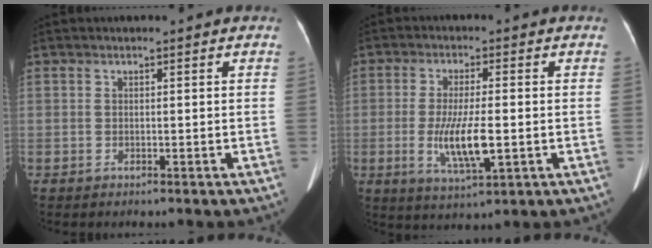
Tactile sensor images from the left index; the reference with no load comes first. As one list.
[{"total": 8.0, "force": [-1.5, 1.5, 7.8], "torque": [-0.153, -0.016, -0.026]}]